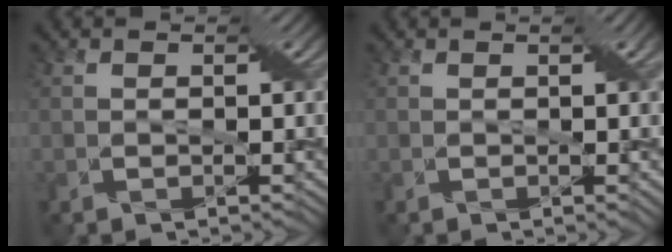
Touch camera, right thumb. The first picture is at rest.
{"total": 2.9, "force": [0.3, 0.2, 2.8], "torque": [-0.041, 0.007, 0.006]}